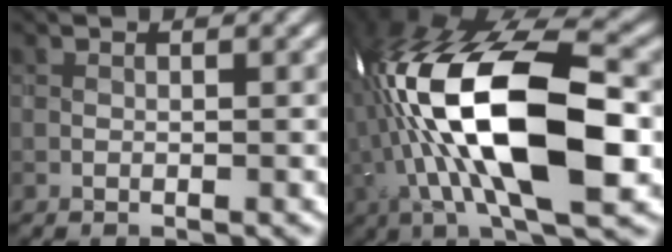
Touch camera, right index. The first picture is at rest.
{"total": 16.4, "force": [-1.5, 6.3, 15.1], "torque": [-0.287, 0.028, -0.032]}